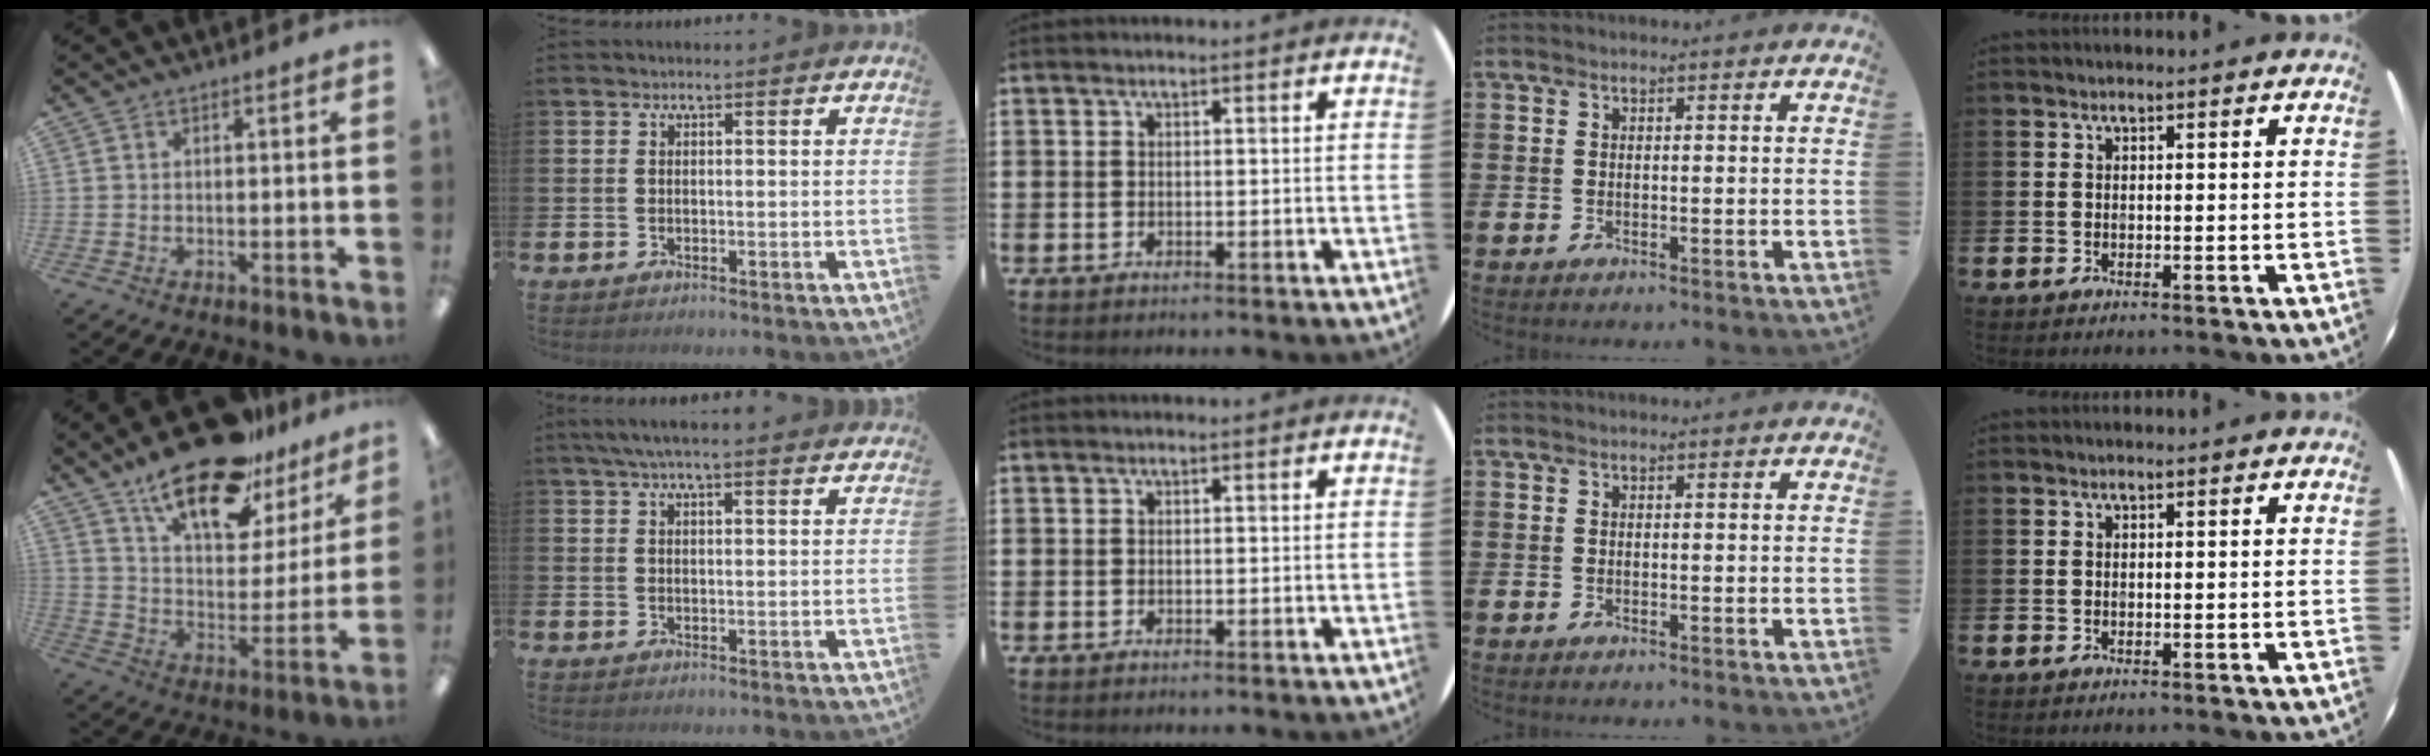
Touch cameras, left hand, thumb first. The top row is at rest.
{"thumb": {"total": 21.8, "force": [15.7, 9.3, 12.0], "torque": [-0.196, -0.096, 0.272]}, "index": {"total": 4.3, "force": [3.9, 0.2, 1.8], "torque": [-0.043, -0.007, 0.071]}}